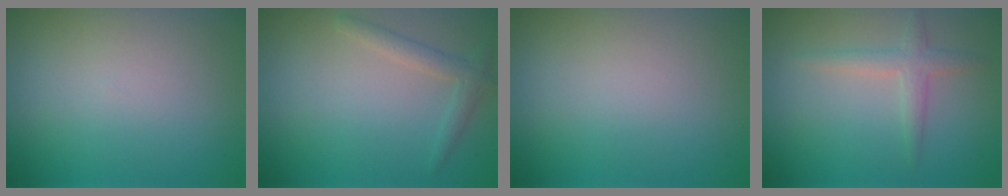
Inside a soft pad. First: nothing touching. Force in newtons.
{"total": 1.9, "press": 1.9, "slide": 0.1}
{"total": 0.0}
{"total": 2.1, "press": 2.1, "slide": 0.0}